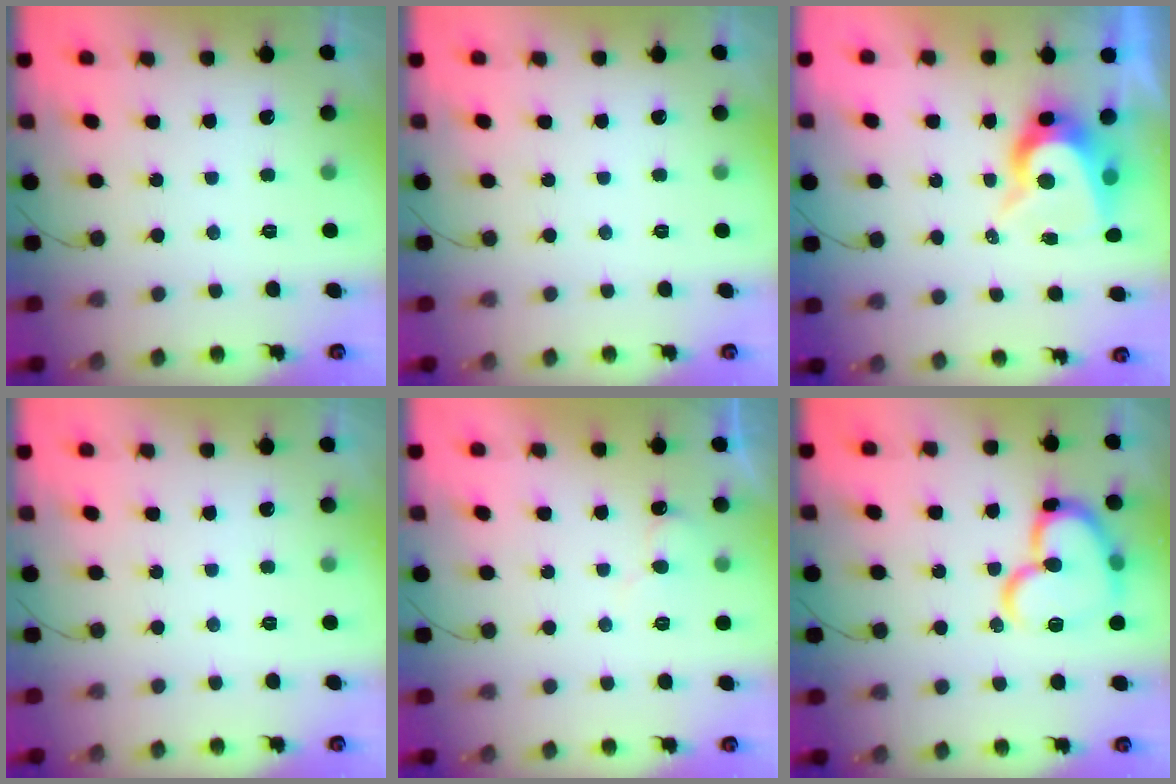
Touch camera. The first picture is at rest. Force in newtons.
{"total": 0.0}
{"total": 8.8, "press": 8.8, "slide": 0.9}
{"total": 0.0}
{"total": 6.1, "press": 6.1, "slide": 0.4}
{"total": 17.5, "press": 17.4, "slide": 2.1}